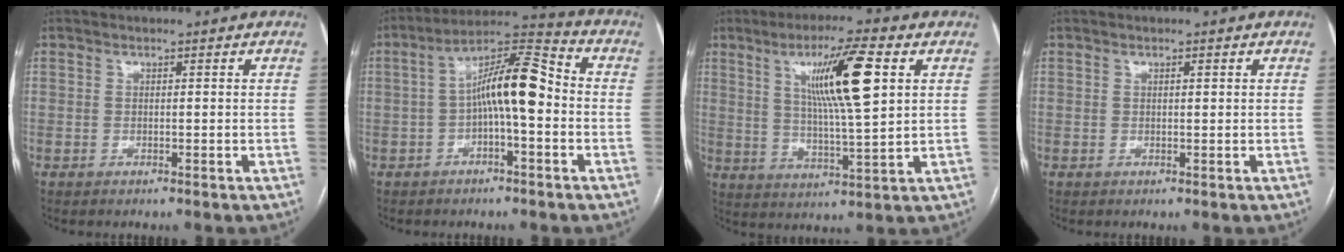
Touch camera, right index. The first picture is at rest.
{"total": 10.6, "force": [-0.9, 2.3, 10.4], "torque": [-0.176, 0.038, -0.017]}
{"total": 12.6, "force": [4.3, 0.6, 11.8], "torque": [-0.205, 0.003, 0.075]}
{"total": 0.6, "force": [0.2, 0.1, 0.5], "torque": [-0.009, 0.000, 0.004]}